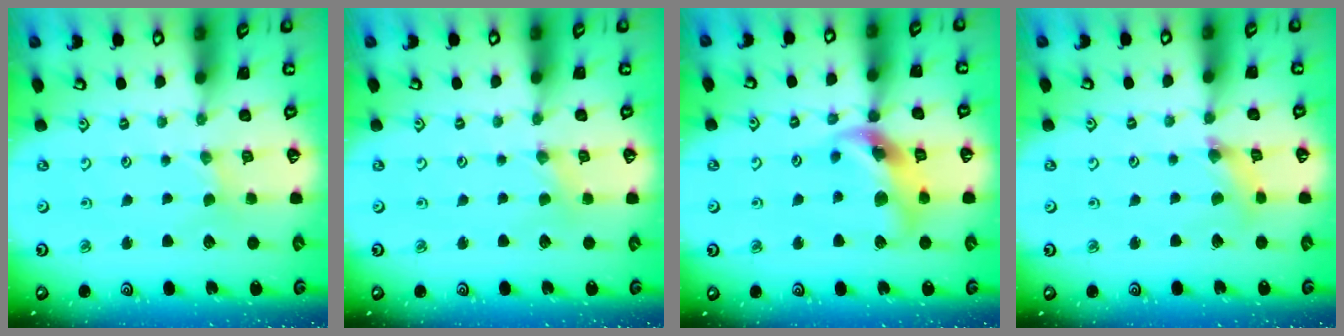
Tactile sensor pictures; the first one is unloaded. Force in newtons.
{"total": 1.8, "press": 1.7, "slide": 0.4}
{"total": 14.1, "press": 14.0, "slide": 1.6}
{"total": 2.5, "press": 2.5, "slide": 0.2}